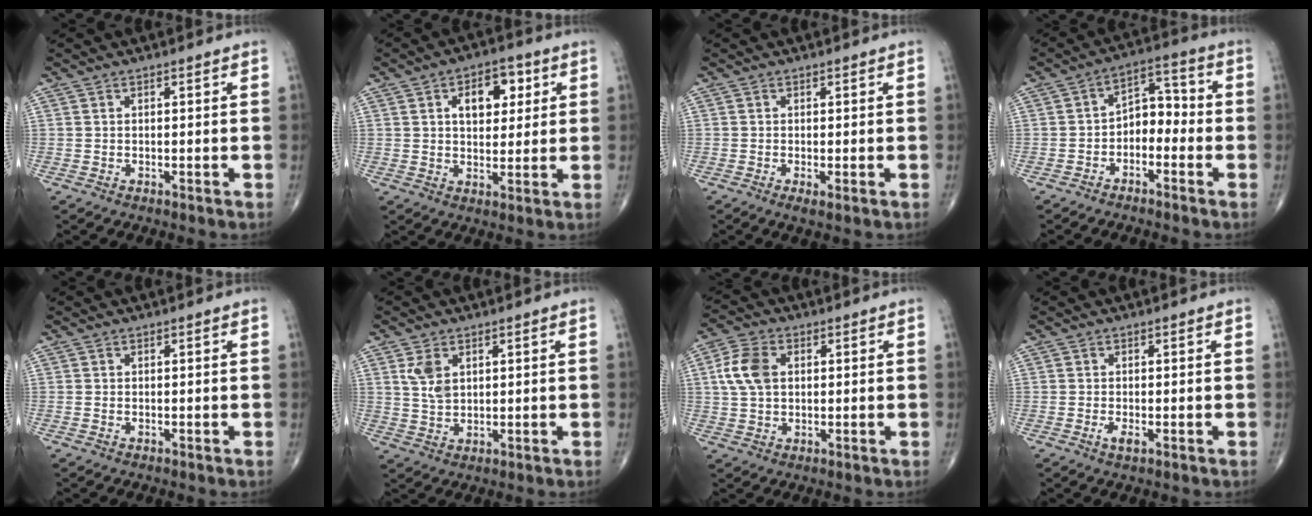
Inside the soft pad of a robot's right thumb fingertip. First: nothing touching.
{"total": 8.5, "force": [2.7, 5.2, 6.2], "torque": [-0.052, -0.003, 0.037]}
{"total": 1.4, "force": [-0.6, 0.2, 1.2], "torque": [-0.027, -0.007, -0.013]}
{"total": 6.9, "force": [-2.3, 4.6, 4.5], "torque": [-0.042, 0.046, -0.050]}
{"total": 0.0}
{"total": 4.6, "force": [1.7, 2.9, 3.2], "torque": [-0.052, -0.006, 0.038]}
{"total": 7.4, "force": [1.3, 5.0, 5.3], "torque": [-0.107, 0.009, 0.023]}
{"total": 1.5, "force": [-0.7, 0.5, 1.3], "torque": [-0.027, -0.004, -0.015]}